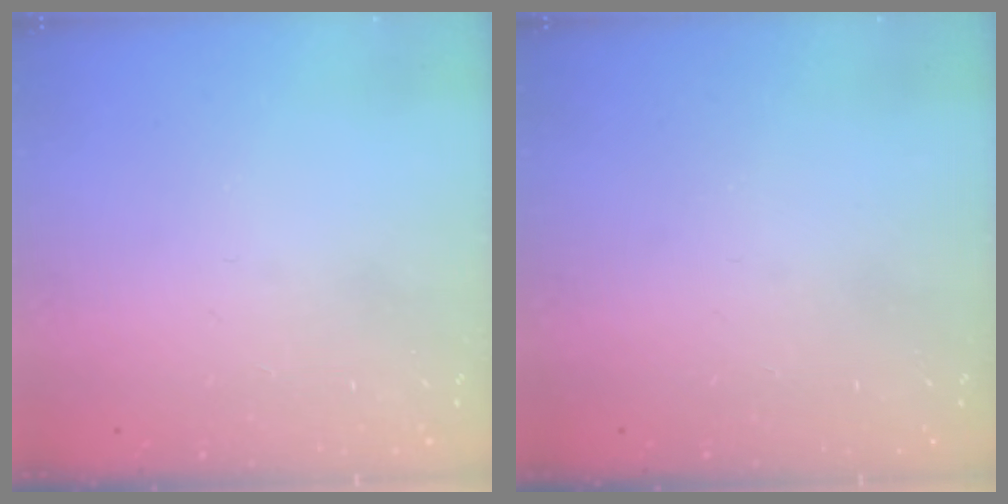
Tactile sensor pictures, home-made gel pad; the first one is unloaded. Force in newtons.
{"total": 0.0}